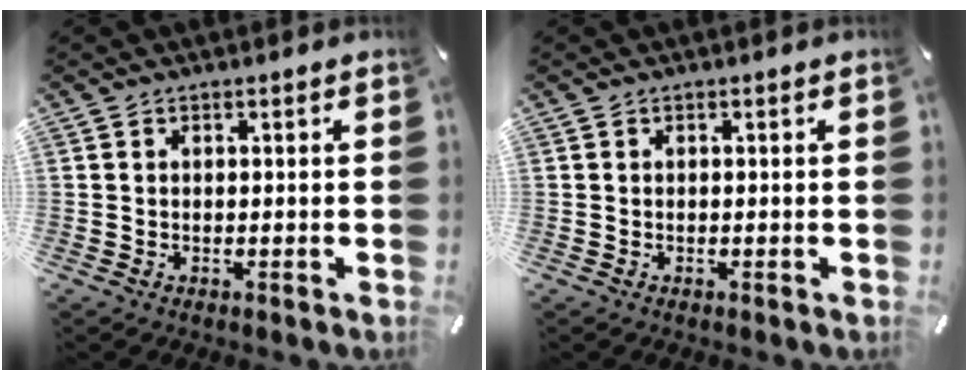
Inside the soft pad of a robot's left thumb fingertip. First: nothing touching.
{"total": 0.0}